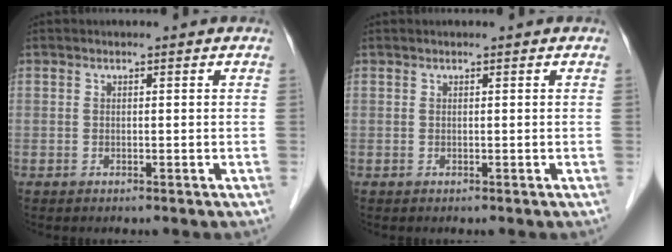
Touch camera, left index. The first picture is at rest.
{"total": 0.0}